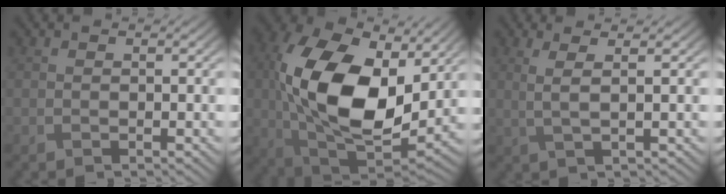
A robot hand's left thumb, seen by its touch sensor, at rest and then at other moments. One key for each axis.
{"total": 18.2, "fx": 2.4, "fy": 10.9, "fz": 14.4, "tx": -0.312, "ty": 0.006, "tz": 0.039}
{"total": 2.8, "fx": 1.1, "fy": 0.4, "fz": 2.5, "tx": -0.048, "ty": 0.004, "tz": 0.021}